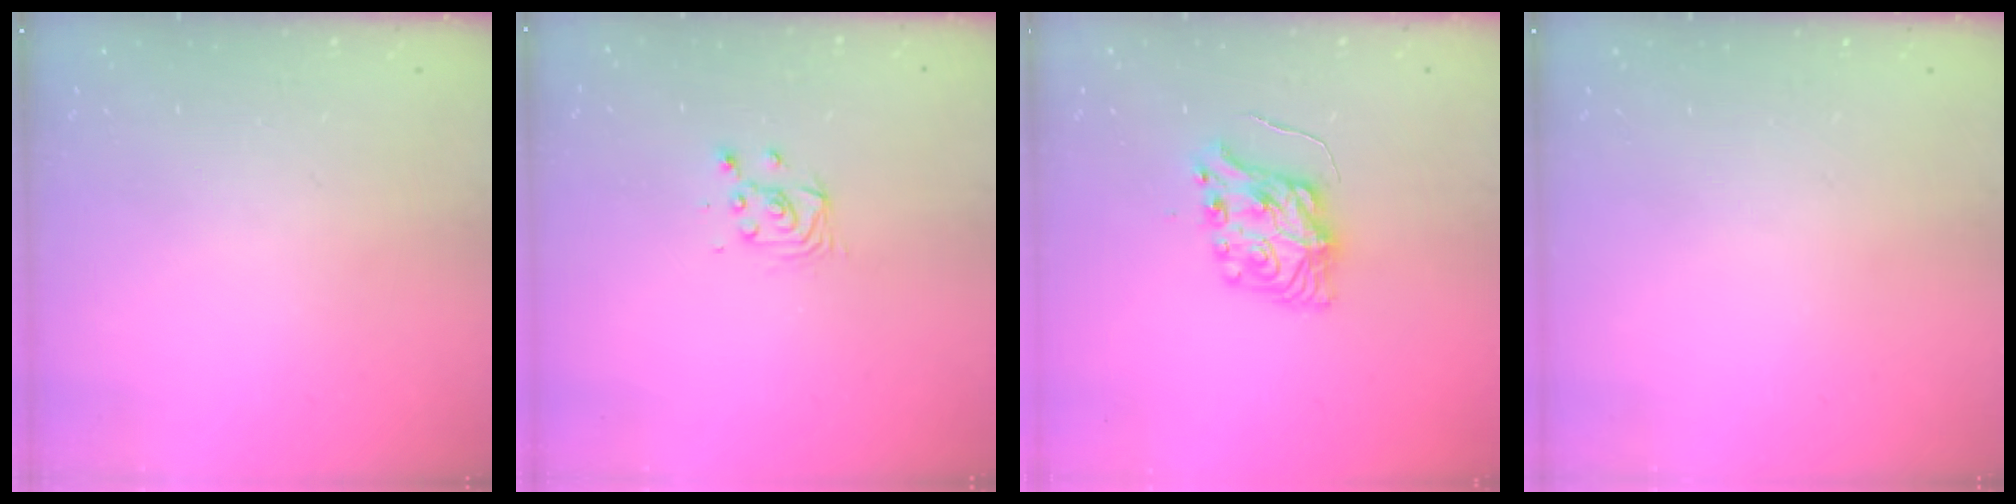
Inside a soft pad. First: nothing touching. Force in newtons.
{"total": 3.1, "press": 3.1, "slide": 0.3}
{"total": 8.1, "press": 8.0, "slide": 0.7}
{"total": 0.0}